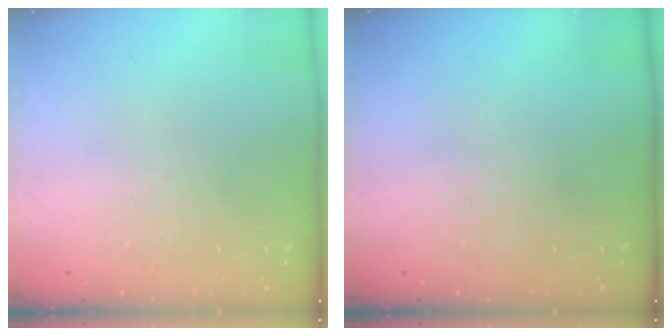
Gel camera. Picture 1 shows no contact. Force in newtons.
{"total": 0.0}